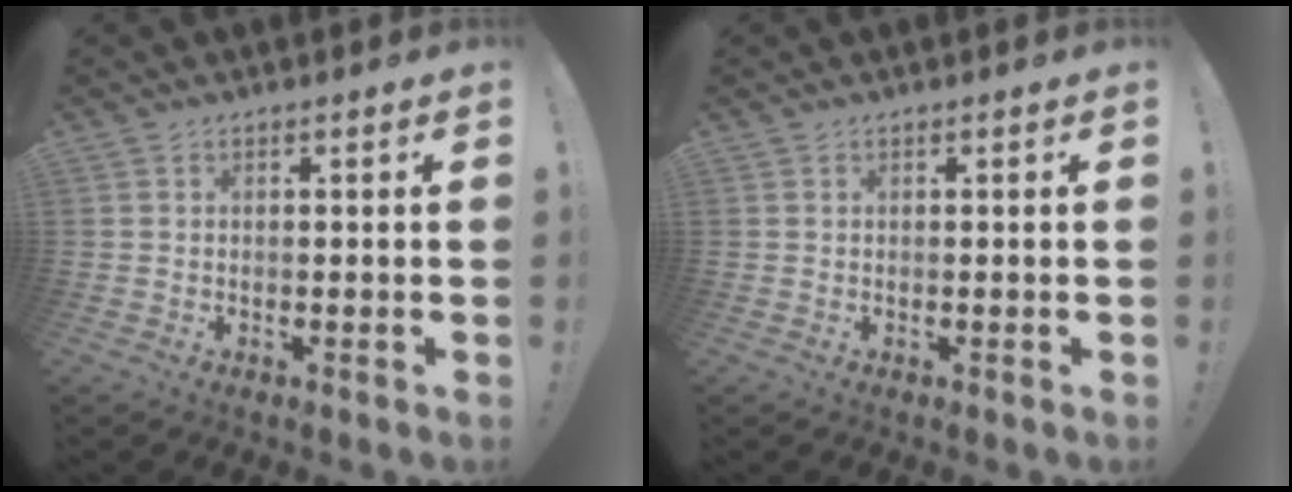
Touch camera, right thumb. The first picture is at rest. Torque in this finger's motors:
{"motor_torque": [0.09, -0.03, 0.07, 0.05, -0.02]}